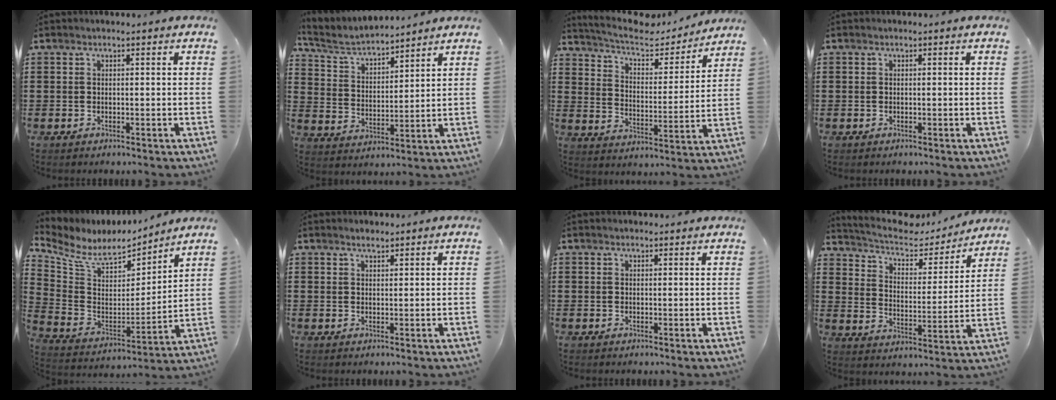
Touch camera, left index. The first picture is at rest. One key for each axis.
{"total": 5.0, "fx": 4.6, "fy": 1.0, "fz": 1.7, "tx": -0.057, "ty": -0.026, "tz": 0.075}
{"total": 6.5, "fx": 5.8, "fy": 1.7, "fz": 2.4, "tx": -0.076, "ty": -0.034, "tz": 0.097}
{"total": 0.0}
{"total": 8.0, "fx": 6.6, "fy": 3.3, "fz": 3.2, "tx": -0.100, "ty": -0.042, "tz": 0.115}
{"total": 1.4, "fx": 1.3, "fy": 0.3, "fz": 0.5, "tx": -0.012, "ty": 0.002, "tz": 0.023}
{"total": 0.7, "fx": 0.7, "fy": 0.2, "fz": 0.0, "tx": -0.002, "ty": 0.001, "tz": 0.014}
{"total": 5.9, "fx": 5.1, "fy": 1.9, "fz": 2.2, "tx": -0.071, "ty": -0.030, "tz": 0.082}